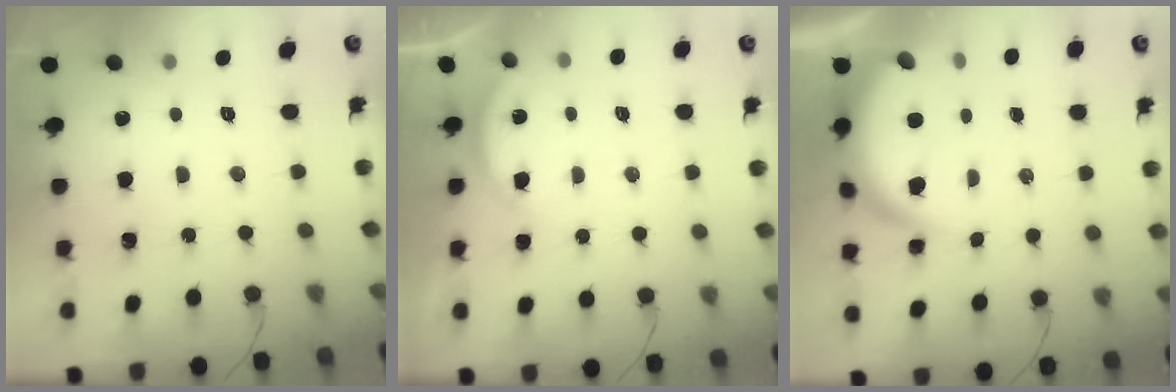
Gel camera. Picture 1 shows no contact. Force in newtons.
{"total": 2.2, "press": 2.2, "slide": 0.5}
{"total": 7.0, "press": 6.9, "slide": 0.8}